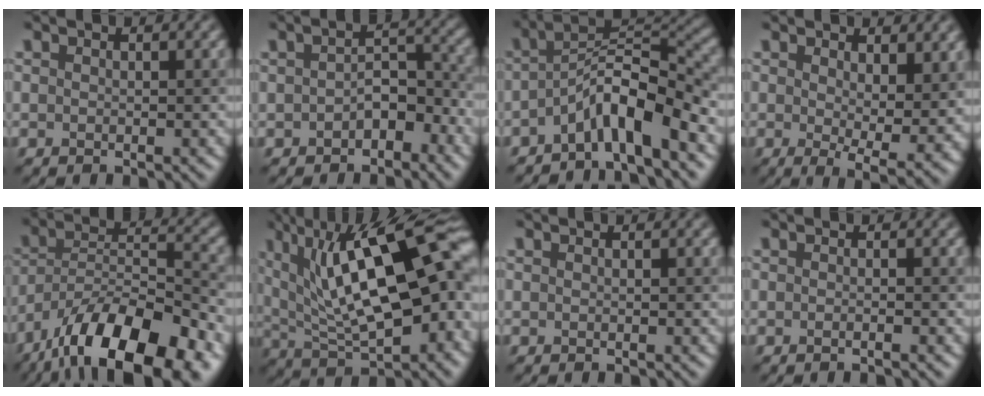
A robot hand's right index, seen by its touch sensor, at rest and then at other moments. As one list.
[{"total": 3.4, "force": [-1.4, 2.0, 2.4], "torque": [-0.040, 0.009, -0.023]}, {"total": 6.7, "force": [-3.2, 1.7, 5.6], "torque": [-0.092, 0.014, -0.068]}, {"total": 6.2, "force": [1.0, 2.2, 5.7], "torque": [-0.092, -0.025, 0.024]}, {"total": 14.4, "force": [-9.7, 5.0, 9.5], "torque": [-0.165, 0.013, -0.169]}, {"total": 17.4, "force": [4.7, 7.5, 15.0], "torque": [-0.228, 0.006, 0.078]}, {"total": 0.0}, {"total": 0.9, "force": [-0.2, 0.3, 0.9], "torque": [-0.012, -0.006, -0.011]}]